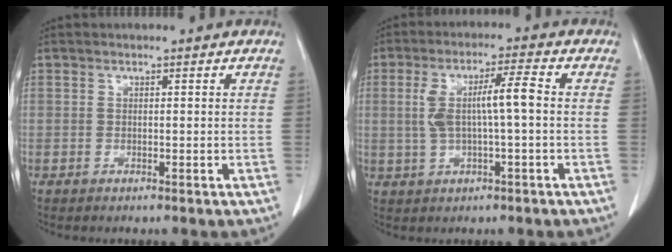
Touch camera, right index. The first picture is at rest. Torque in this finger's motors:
{"motor_torque": [0.94, 0.05, 0.34, 0.10]}